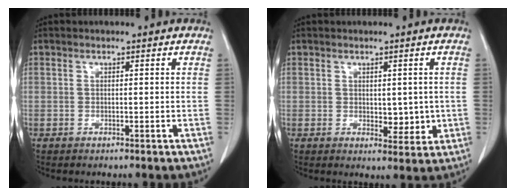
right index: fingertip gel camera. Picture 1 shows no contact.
{"total": 3.7, "force": [0.1, 2.2, 3.0], "torque": [-0.030, -0.006, 0.013]}